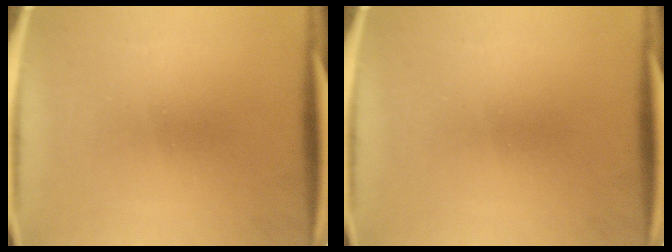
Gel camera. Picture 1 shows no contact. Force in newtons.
{"total": 0.0}